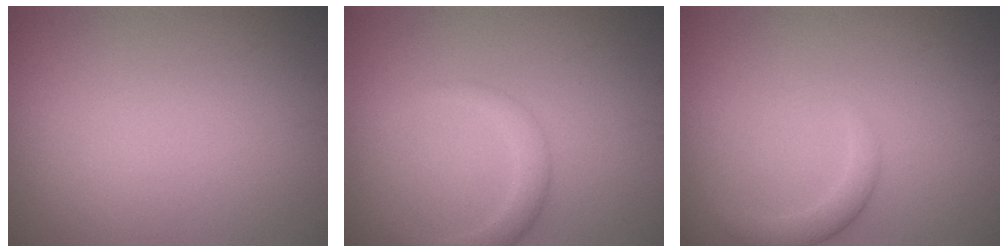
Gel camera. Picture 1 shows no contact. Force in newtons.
{"total": 2.4, "press": 2.4, "slide": 0.2}
{"total": 1.8, "press": 1.8, "slide": 0.2}